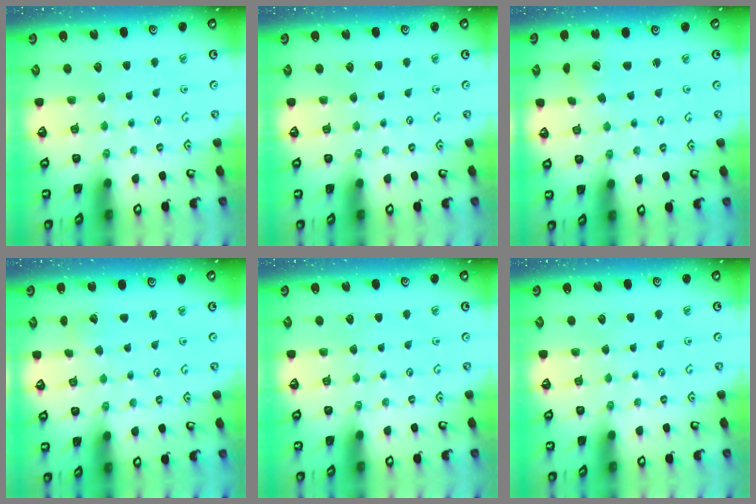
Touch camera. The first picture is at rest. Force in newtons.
{"total": 0.0}
{"total": 2.3, "press": 2.3, "slide": 0.2}
{"total": 2.7, "press": 2.7, "slide": 0.3}
{"total": 0.0}
{"total": 0.0}